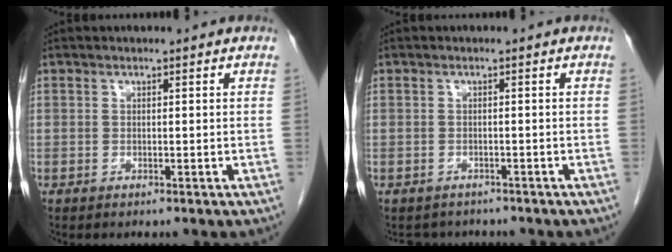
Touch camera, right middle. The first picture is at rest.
{"total": 3.1, "force": [-2.8, 1.3, -0.1], "torque": [0.001, 0.001, -0.039]}